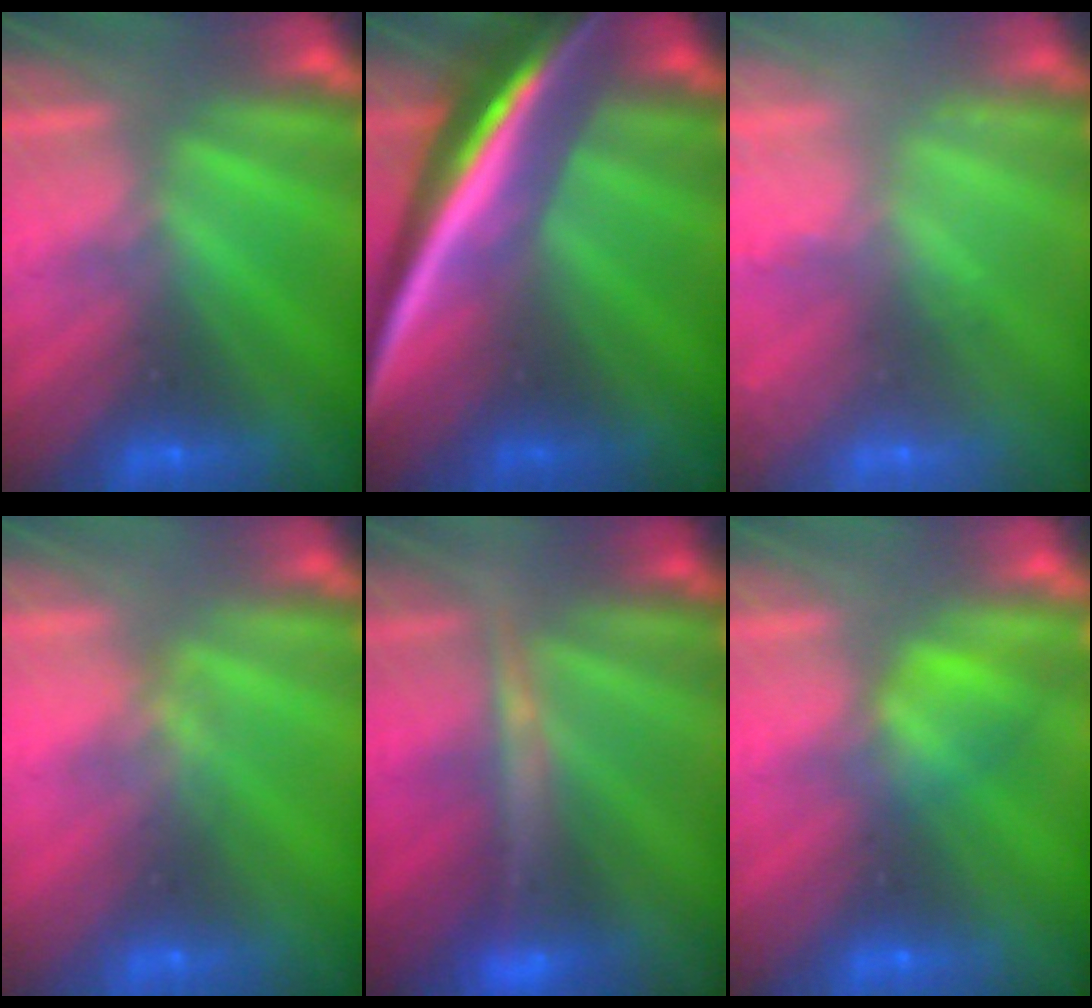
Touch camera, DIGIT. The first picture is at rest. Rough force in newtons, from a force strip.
{"total": 7.1}
{"total": 9.0}
{"total": 4.8}
{"total": 4.5}
{"total": 1.6}